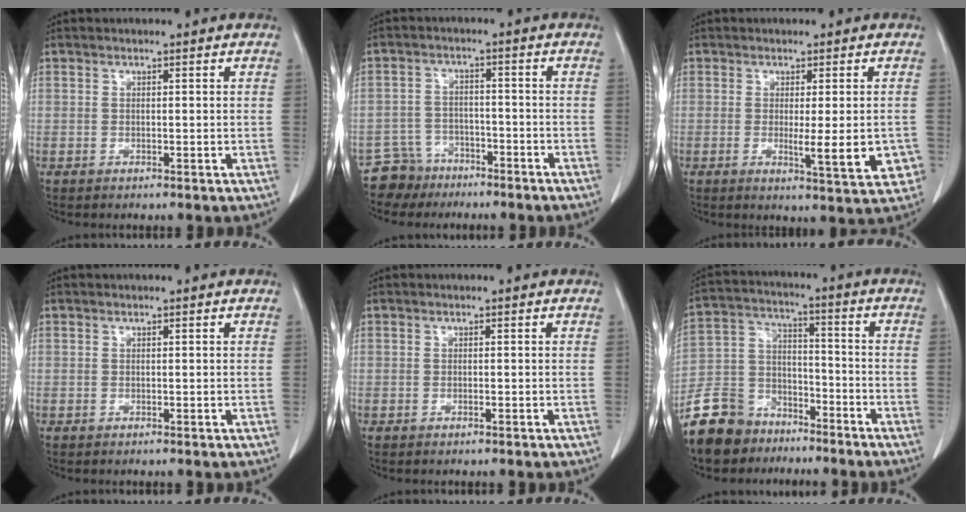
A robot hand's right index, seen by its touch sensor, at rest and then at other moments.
{"total": 5.5, "force": [-4.4, 3.3, -0.7], "torque": [0.016, 0.005, -0.080]}
{"total": 7.2, "force": [-1.7, 1.4, 6.9], "torque": [-0.078, -0.012, -0.021]}
{"total": 0.0}
{"total": 0.0}
{"total": 12.1, "force": [-9.4, 7.0, 3.1], "torque": [-0.082, 0.024, -0.171]}